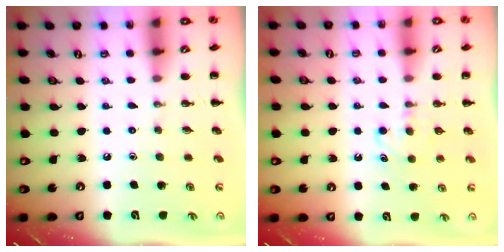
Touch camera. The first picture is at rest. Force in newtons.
{"total": 4.6, "press": 4.4, "slide": 1.1}